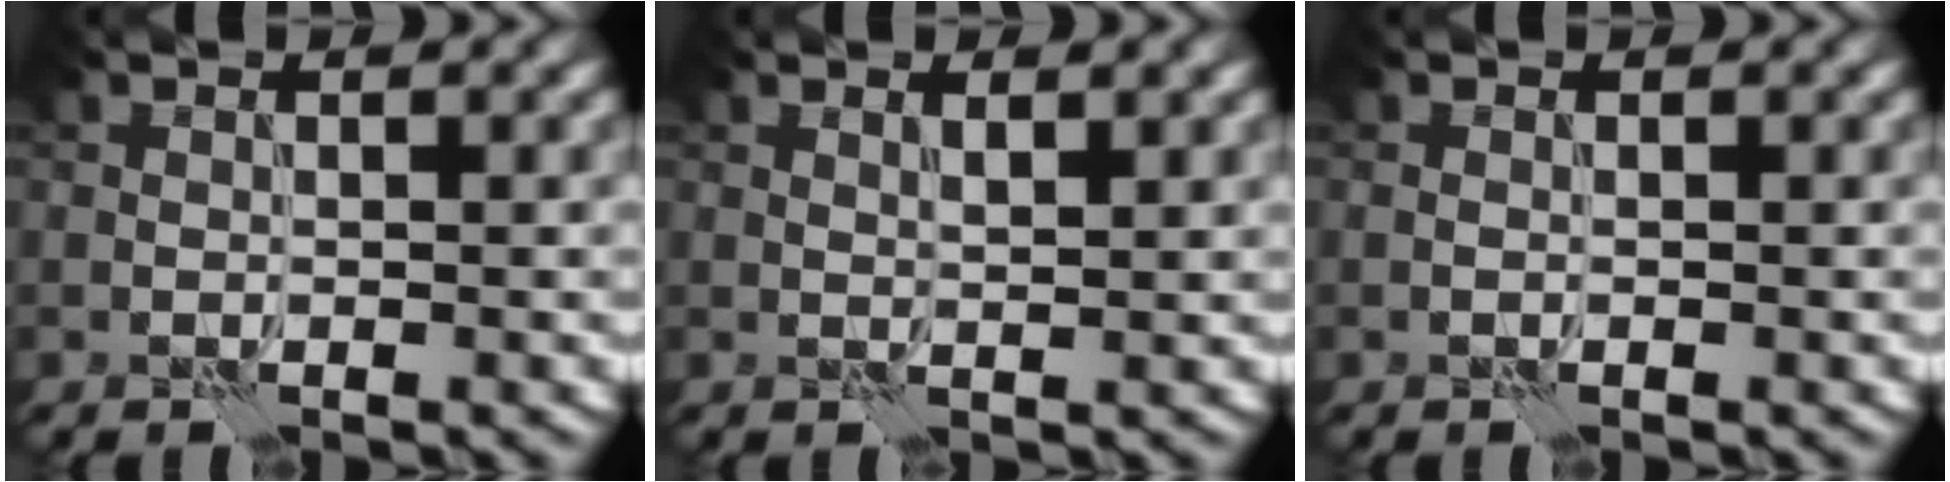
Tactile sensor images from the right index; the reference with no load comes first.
{"total": 1.1, "force": [0.6, 0.0, 0.9], "torque": [-0.013, -0.004, 0.012]}
{"total": 0.0}